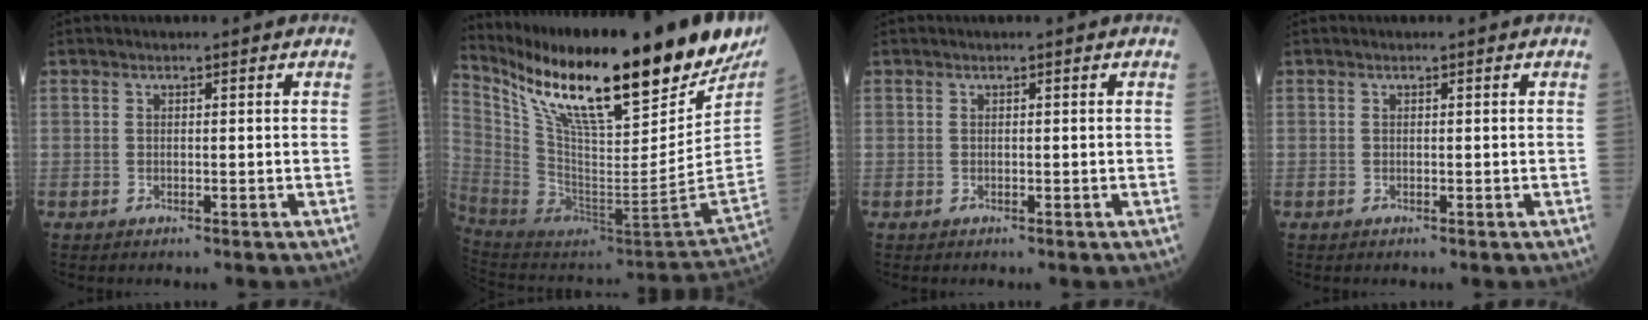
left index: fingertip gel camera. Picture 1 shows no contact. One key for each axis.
{"total": 32.1, "fx": 22.4, "fy": 6.2, "fz": 22.1, "tx": -0.374, "ty": -0.037, "tz": 0.354}
{"total": 0.0}
{"total": 0.0}